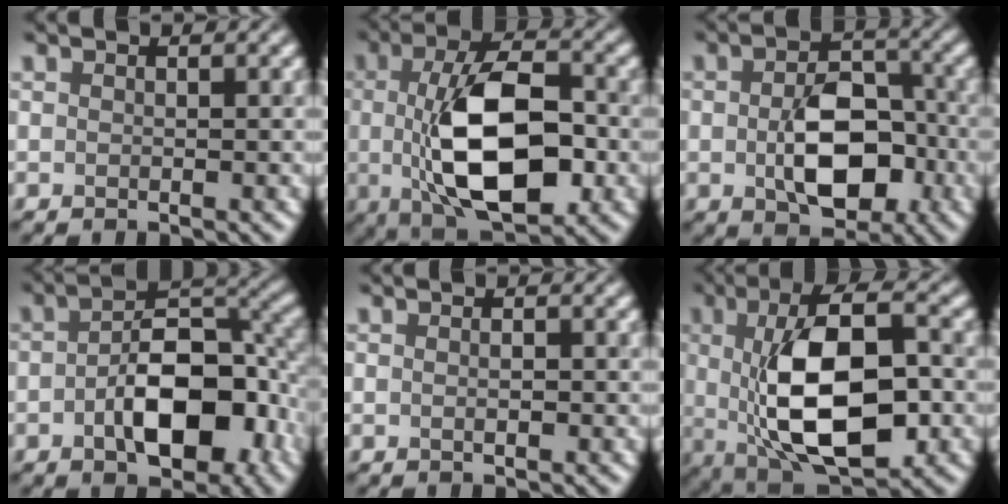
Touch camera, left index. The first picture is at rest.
{"total": 10.9, "force": [-0.8, 5.2, 9.6], "torque": [-0.167, -0.005, -0.012]}
{"total": 7.7, "force": [-1.4, 4.7, 5.9], "torque": [-0.100, -0.007, -0.017]}
{"total": 9.6, "force": [-2.5, 5.1, 7.7], "torque": [-0.111, 0.004, -0.042]}
{"total": 0.9, "force": [0.0, 0.3, 0.8], "torque": [-0.016, -0.003, 0.000]}
{"total": 12.1, "force": [-0.2, 5.2, 10.9], "torque": [-0.177, 0.000, -0.005]}